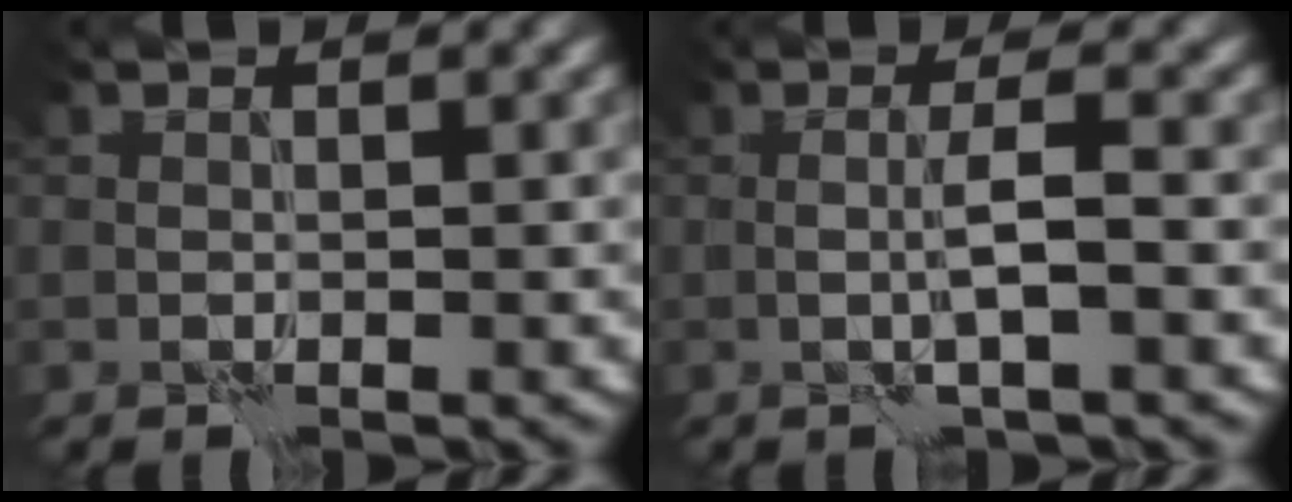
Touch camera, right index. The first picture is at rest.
{"total": 2.3, "force": [-0.1, 0.0, 2.3], "torque": [-0.044, 0.004, -0.006]}